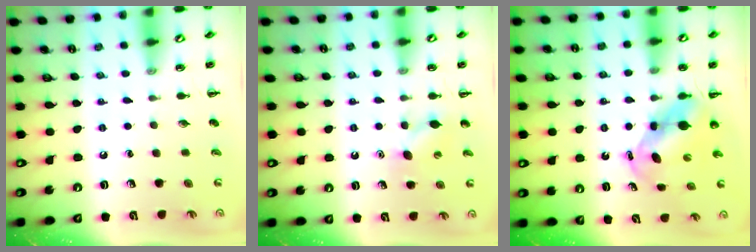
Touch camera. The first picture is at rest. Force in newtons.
{"total": 6.3, "press": 6.1, "slide": 1.8}
{"total": 5.3, "press": 5.2, "slide": 1.1}